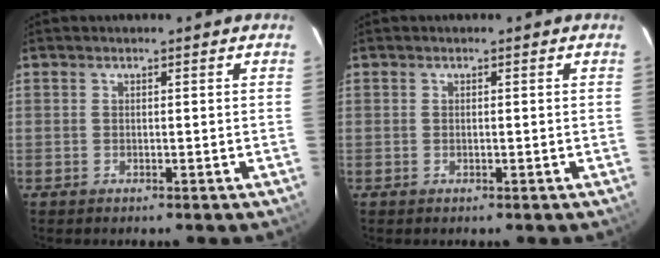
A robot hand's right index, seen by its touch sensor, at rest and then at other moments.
{"total": 0.0}